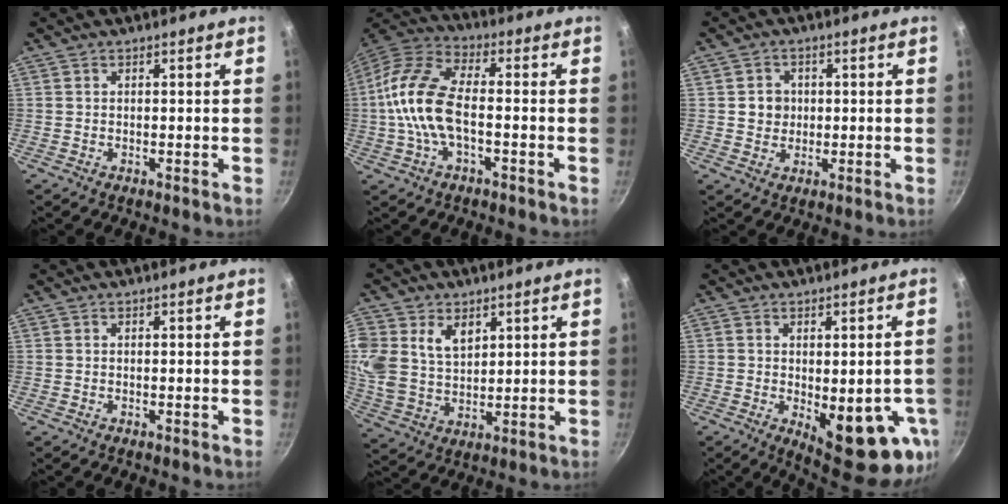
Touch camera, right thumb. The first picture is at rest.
{"total": 14.2, "force": [-1.8, 7.0, 12.2], "torque": [-0.242, 0.035, -0.051]}
{"total": 3.8, "force": [0.3, 3.5, 1.4], "torque": [-0.002, 0.003, 0.003]}
{"total": 0.0}
{"total": 13.9, "force": [5.3, 10.1, 8.0], "torque": [-0.181, -0.004, 0.112]}
{"total": 16.4, "force": [-4.0, 6.6, 14.5], "torque": [-0.144, -0.019, -0.038]}